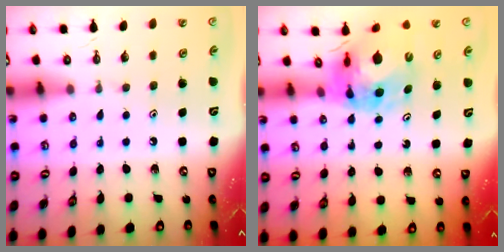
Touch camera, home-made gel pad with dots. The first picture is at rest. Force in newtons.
{"total": 10.4, "press": 10.4, "slide": 1.0}